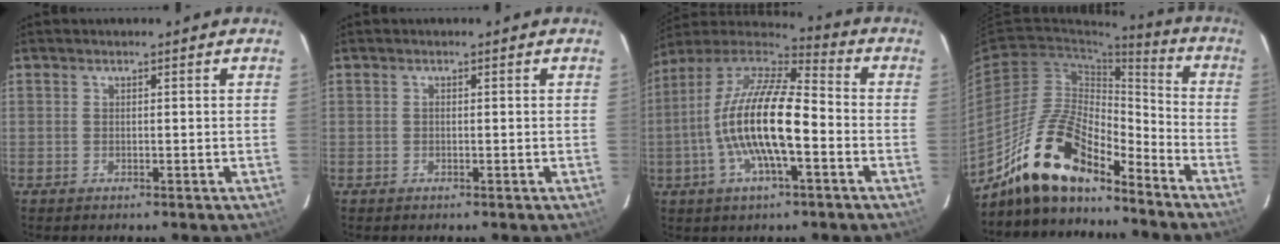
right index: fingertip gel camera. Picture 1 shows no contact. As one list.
[{"total": 0.0}, {"total": 17.8, "force": [-4.0, 5.1, 16.6], "torque": [-0.313, -0.006, -0.082]}, {"total": 17.1, "force": [-13.2, 5.4, 9.4], "torque": [-0.179, 0.008, -0.250]}]